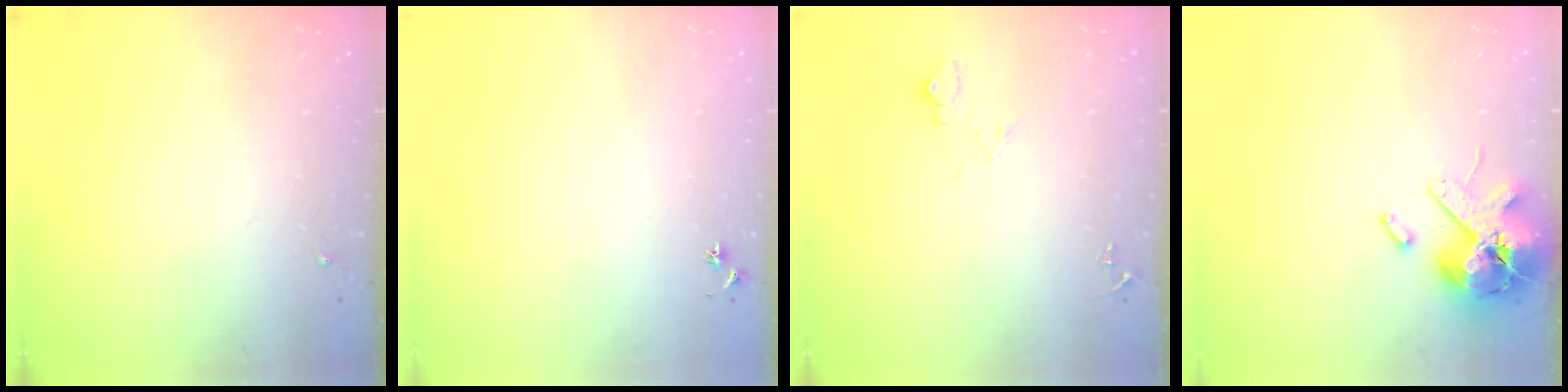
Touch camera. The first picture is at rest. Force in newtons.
{"total": 2.9, "press": 2.8, "slide": 0.3}
{"total": 6.7, "press": 6.7, "slide": 0.8}
{"total": 13.6, "press": 13.5, "slide": 2.2}